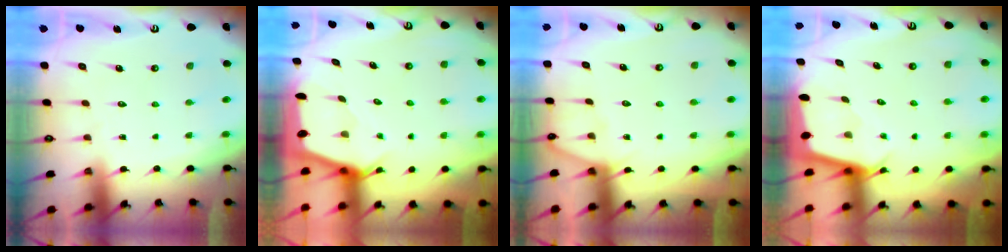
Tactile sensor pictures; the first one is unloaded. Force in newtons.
{"total": 2.3, "press": 2.3, "slide": 0.2}
{"total": 4.8, "press": 4.7, "slide": 0.6}
{"total": 2.4, "press": 2.4, "slide": 0.2}